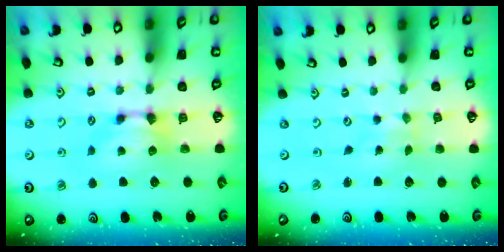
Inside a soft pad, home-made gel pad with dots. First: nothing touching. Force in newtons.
{"total": 5.3, "press": 5.3, "slide": 0.7}